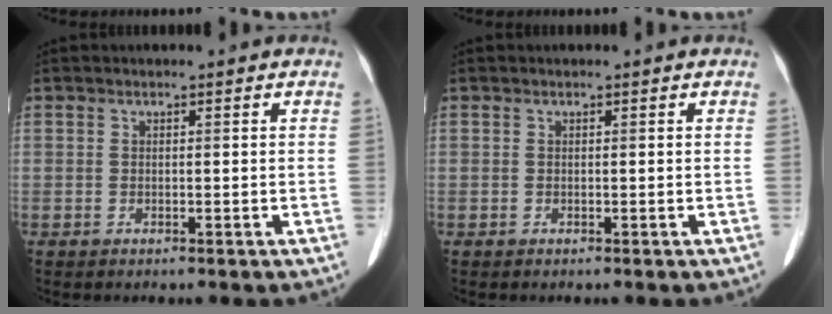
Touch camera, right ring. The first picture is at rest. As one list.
[{"total": 0.0}]